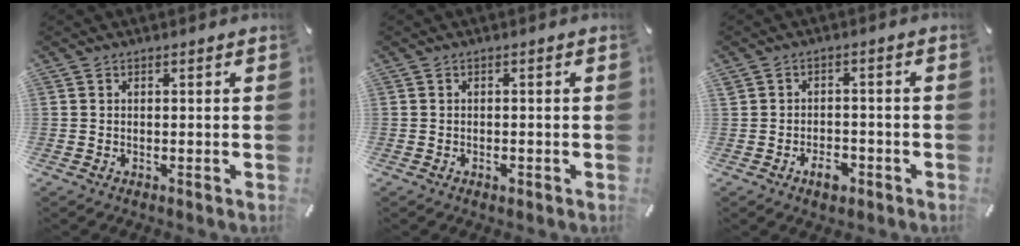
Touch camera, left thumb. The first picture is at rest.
{"total": 1.3, "force": [-0.7, 0.7, 0.9], "torque": [-0.016, 0.002, -0.013]}
{"total": 4.7, "force": [-2.3, 3.0, 2.8], "torque": [-0.051, 0.010, -0.041]}